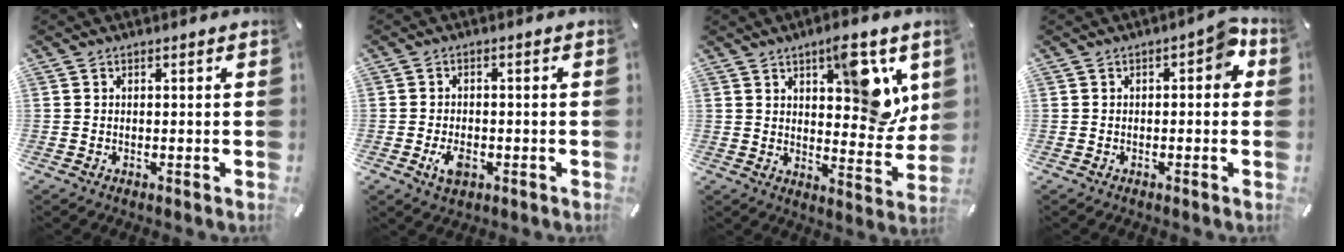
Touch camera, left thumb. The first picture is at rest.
{"total": 4.2, "force": [-1.6, 2.6, 2.8], "torque": [-0.067, 0.002, -0.032]}
{"total": 13.7, "force": [6.6, 6.1, 10.3], "torque": [-0.103, -0.043, 0.104]}
{"total": 4.3, "force": [0.0, 2.3, 3.7], "torque": [-0.048, 0.006, -0.008]}